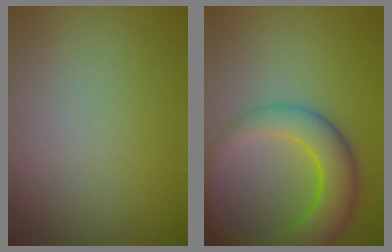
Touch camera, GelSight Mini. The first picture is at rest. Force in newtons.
{"total": 6.9, "press": 6.9, "slide": 0.4}